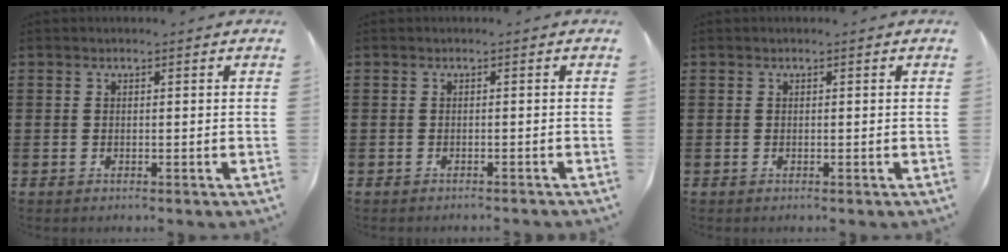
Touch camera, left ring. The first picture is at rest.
{"total": 0.5, "force": [-0.5, 0.0, 0.1], "torque": [-0.005, -0.001, -0.010]}
{"total": 0.0}